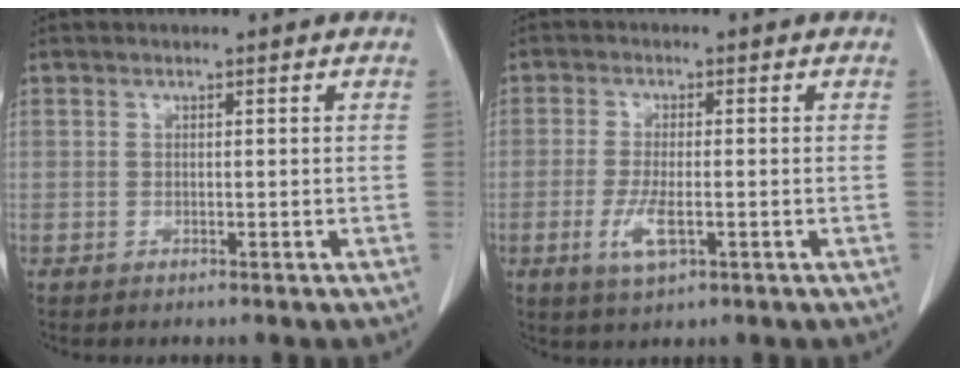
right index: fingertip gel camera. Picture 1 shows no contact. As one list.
[{"total": 4.7, "force": [-1.5, 1.3, 4.3], "torque": [-0.096, -0.010, -0.022]}]